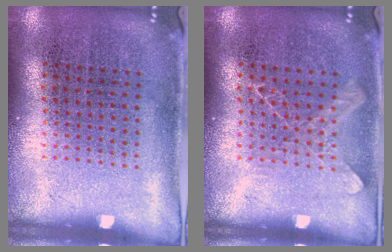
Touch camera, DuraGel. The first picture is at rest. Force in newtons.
{"total": 1.1, "press": 1.1, "slide": 0.2}